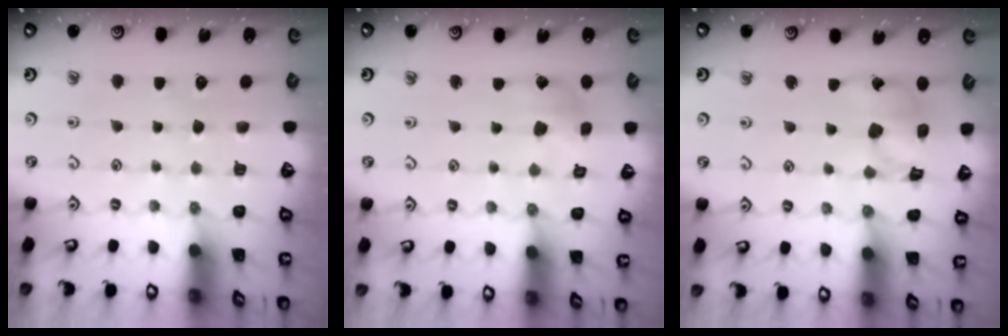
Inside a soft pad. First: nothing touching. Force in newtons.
{"total": 4.1, "press": 4.0, "slide": 0.6}
{"total": 13.3, "press": 13.2, "slide": 1.7}